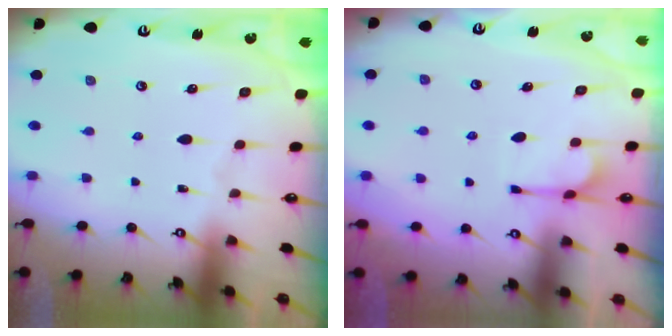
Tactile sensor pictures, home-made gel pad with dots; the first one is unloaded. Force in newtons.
{"total": 2.2, "press": 1.8, "slide": 1.2}